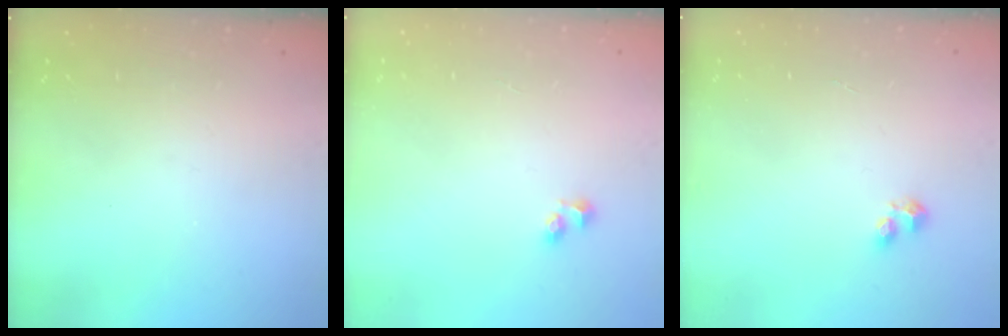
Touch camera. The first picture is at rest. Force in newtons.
{"total": 3.7, "press": 3.6, "slide": 1.1}
{"total": 3.1, "press": 3.1, "slide": 0.5}